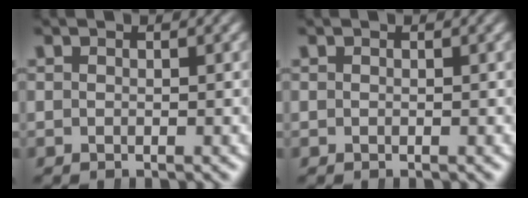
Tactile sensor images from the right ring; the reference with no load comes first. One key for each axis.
{"total": 0.0}